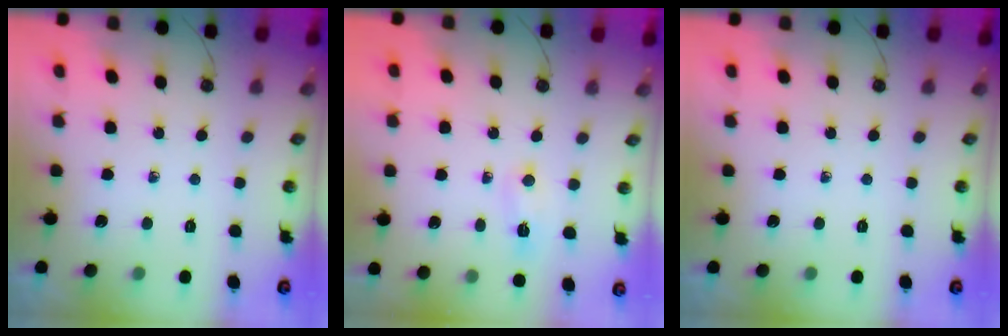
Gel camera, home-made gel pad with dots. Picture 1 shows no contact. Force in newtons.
{"total": 4.1, "press": 3.9, "slide": 1.3}
{"total": 0.0}